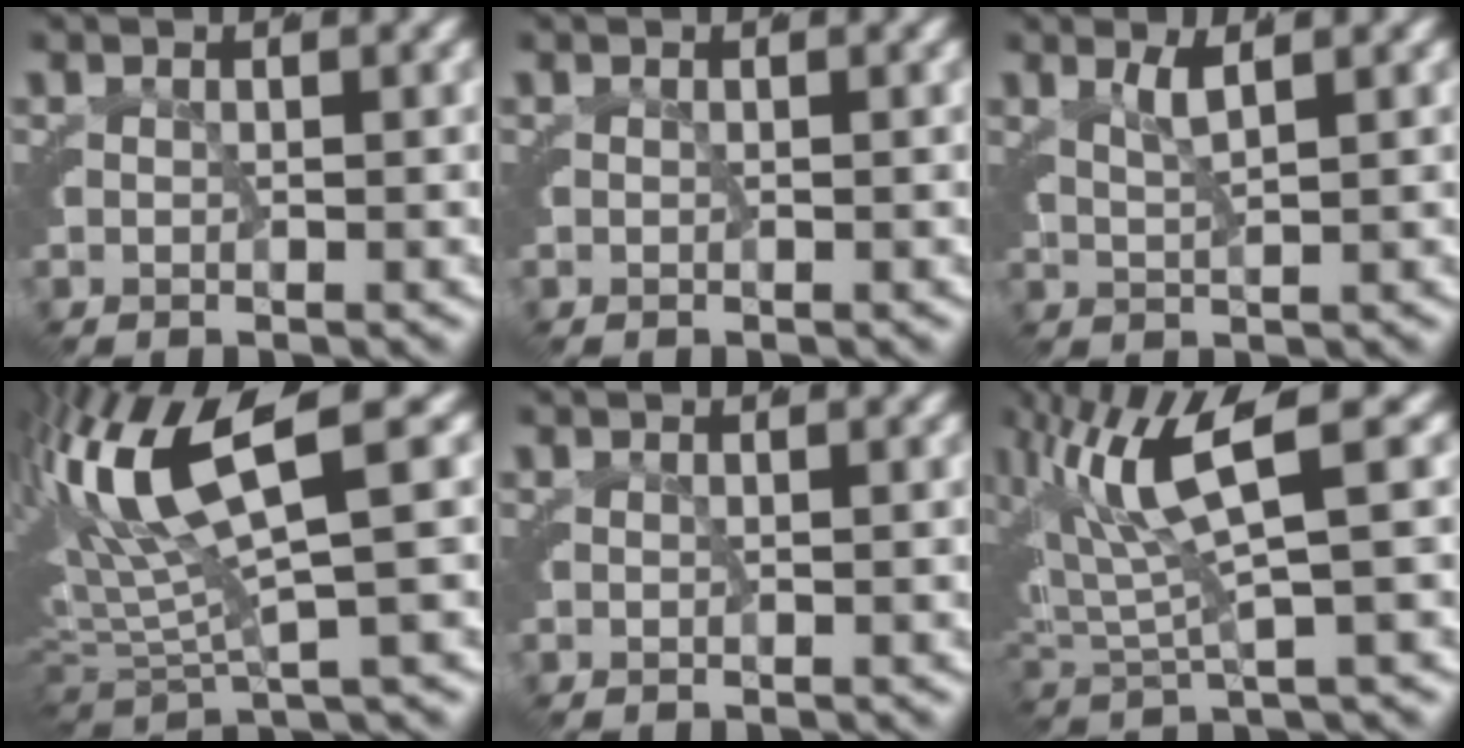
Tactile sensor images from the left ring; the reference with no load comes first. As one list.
[{"total": 0.0}, {"total": 1.8, "force": [1.4, -0.7, 0.8], "torque": [-0.026, -0.001, 0.030]}, {"total": 8.5, "force": [2.9, 3.3, 7.3], "torque": [-0.159, 0.014, 0.050]}, {"total": 0.0}, {"total": 6.7, "force": [3.1, 2.0, 5.6], "torque": [-0.119, 0.012, 0.051]}]